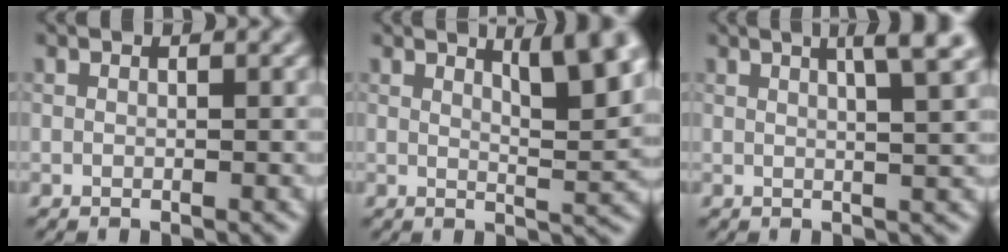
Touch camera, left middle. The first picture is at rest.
{"total": 5.5, "force": [3.1, 1.3, 4.4], "torque": [-0.053, 0.001, 0.047]}
{"total": 4.8, "force": [2.4, 1.2, 4.0], "torque": [-0.036, 0.016, 0.014]}